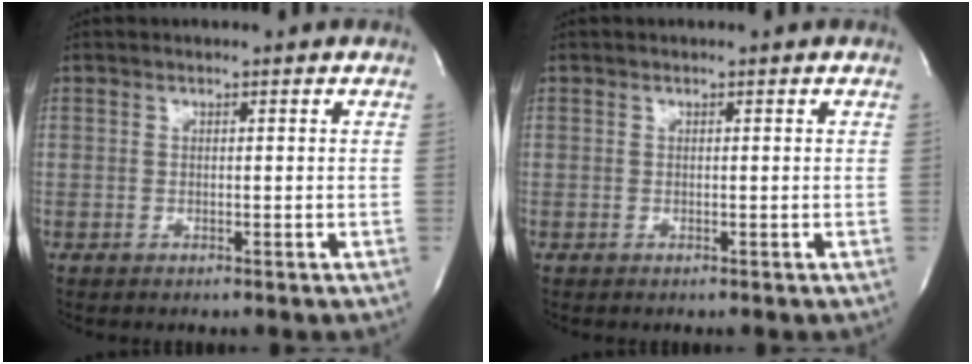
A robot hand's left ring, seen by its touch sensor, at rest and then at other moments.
{"total": 0.0}